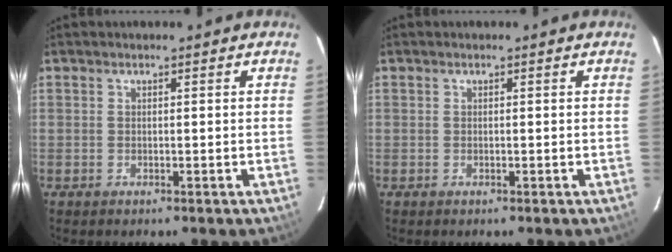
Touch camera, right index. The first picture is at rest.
{"total": 0.0}